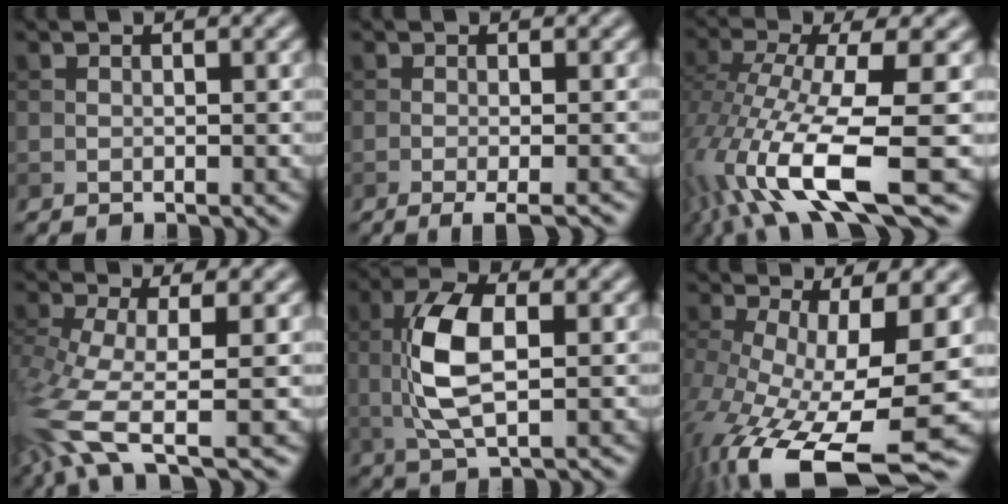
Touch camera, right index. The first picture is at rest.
{"total": 3.0, "force": [-1.6, 0.6, 2.5], "torque": [-0.035, -0.001, -0.029]}
{"total": 12.7, "force": [-4.8, 3.9, 11.1], "torque": [-0.237, -0.021, -0.081]}
{"total": 8.5, "force": [-4.0, 2.8, 7.0], "torque": [-0.171, -0.013, -0.080]}
{"total": 6.6, "force": [0.5, 2.9, 5.9], "torque": [-0.130, 0.005, 0.007]}
{"total": 14.4, "force": [-5.0, 5.0, 12.6], "torque": [-0.241, -0.042, -0.071]}